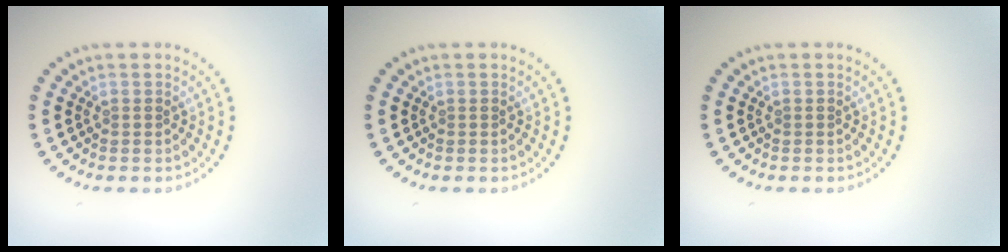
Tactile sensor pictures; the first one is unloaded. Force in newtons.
{"total": 0.0}
{"total": 0.0}